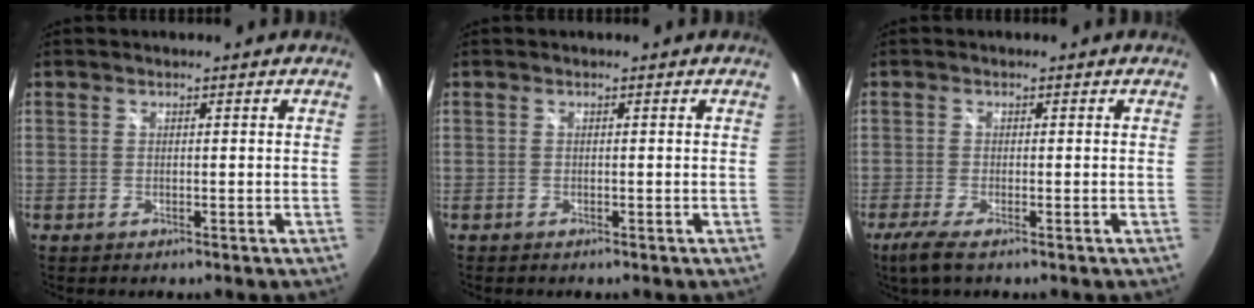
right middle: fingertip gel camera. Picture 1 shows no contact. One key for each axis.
{"total": 0.0}
{"total": 3.6, "fx": -2.2, "fy": 0.3, "fz": 2.9, "tx": -0.064, "ty": -0.014, "tz": -0.045}